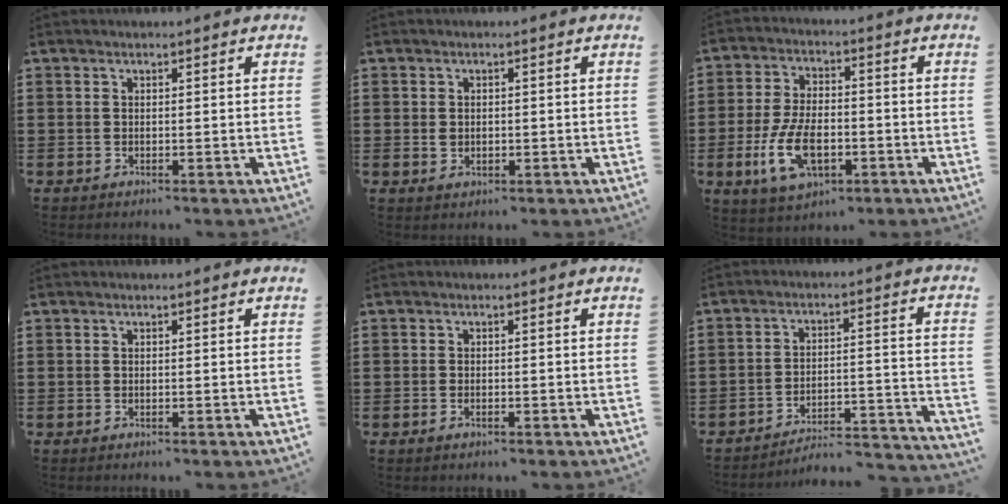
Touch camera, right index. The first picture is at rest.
{"total": 1.3, "force": [0.1, 1.1, 0.8], "torque": [-0.016, 0.007, 0.000]}
{"total": 9.3, "force": [-3.0, 4.8, 7.4], "torque": [-0.176, -0.008, -0.060]}
{"total": 0.0}
{"total": 0.6, "force": [-0.4, 0.2, 0.4], "torque": [-0.010, -0.004, -0.007]}
{"total": 3.4, "force": [-3.2, 0.2, 1.0], "torque": [-0.025, -0.012, -0.073]}